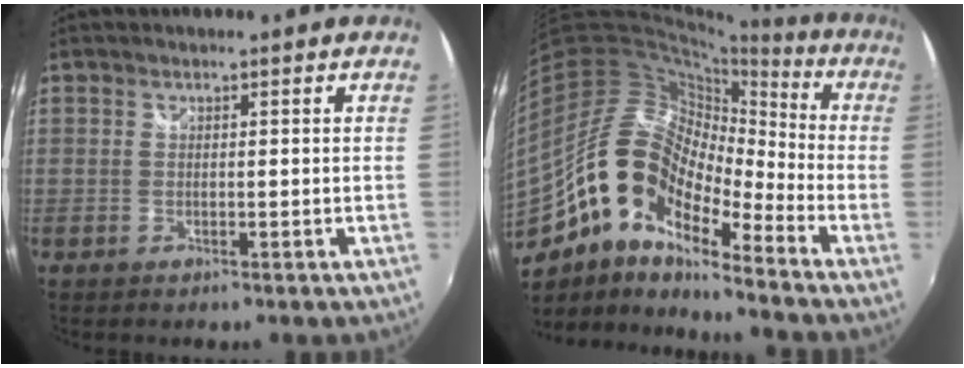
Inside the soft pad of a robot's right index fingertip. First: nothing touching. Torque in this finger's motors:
{"motor_torque": [0.70, -0.60, 0.87, 0.14]}